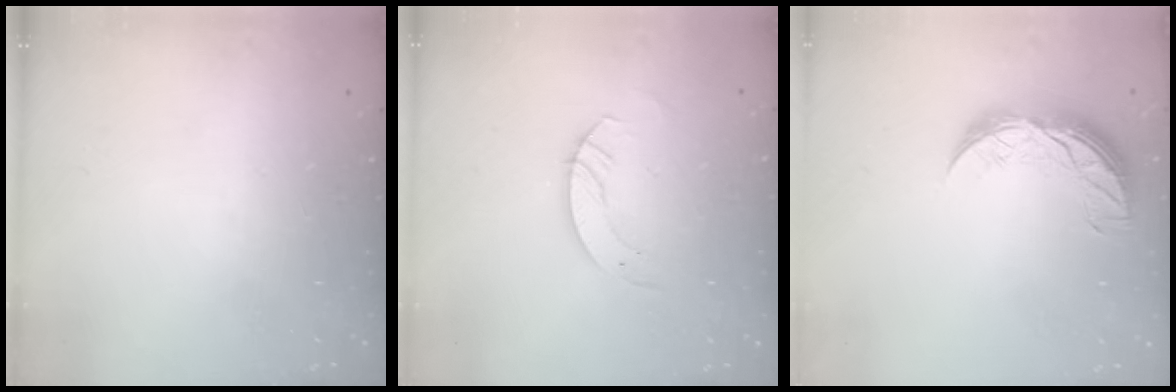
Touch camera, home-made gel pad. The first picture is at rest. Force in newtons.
{"total": 3.3, "press": 3.3, "slide": 0.2}
{"total": 9.9, "press": 9.9, "slide": 0.5}